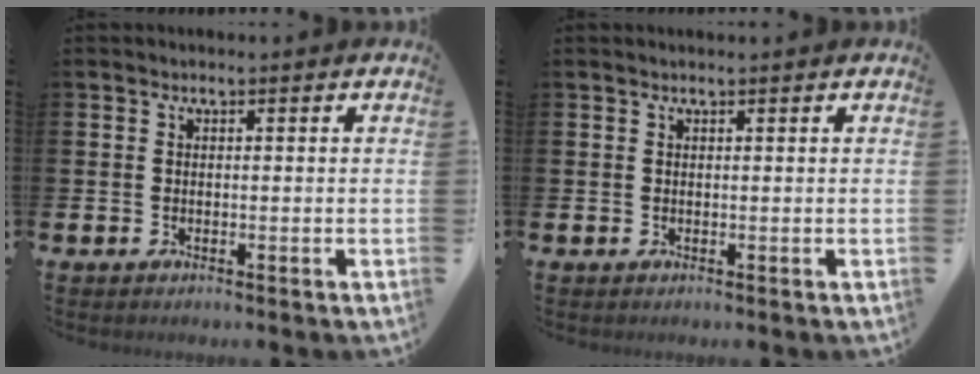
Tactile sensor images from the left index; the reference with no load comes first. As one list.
[{"total": 0.0}]